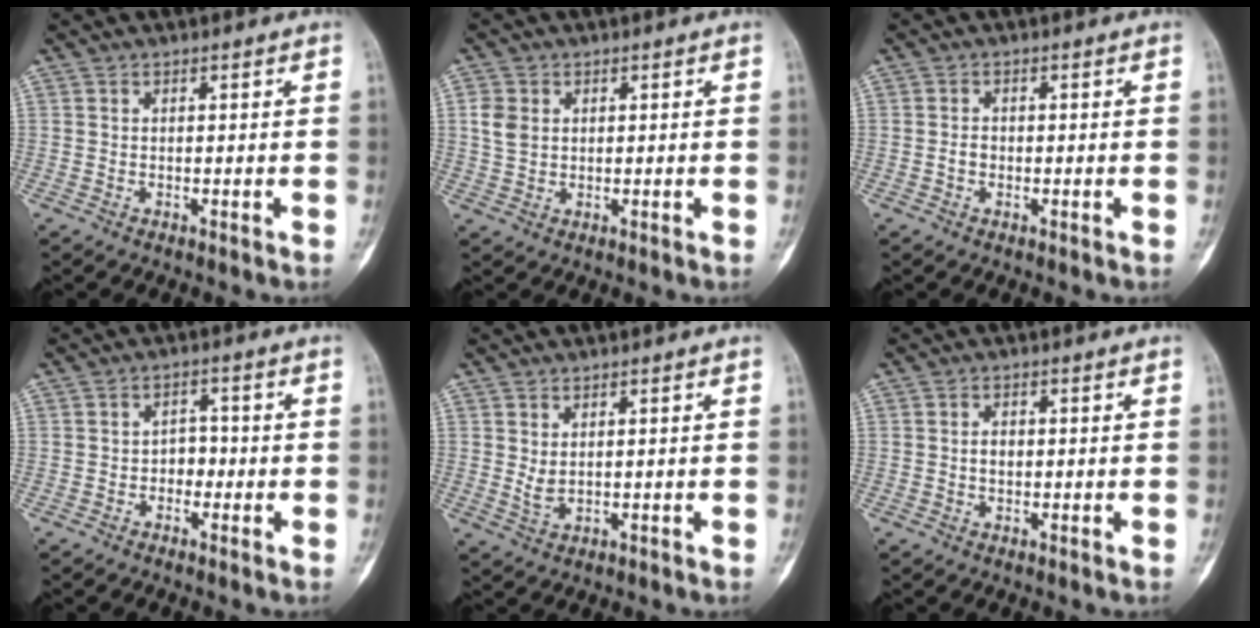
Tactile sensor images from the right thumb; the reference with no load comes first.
{"total": 3.9, "force": [0.9, 3.1, 2.2], "torque": [-0.034, 0.003, 0.019]}
{"total": 1.5, "force": [-0.4, 1.1, 0.9], "torque": [-0.011, 0.006, -0.008]}
{"total": 3.0, "force": [-1.0, 2.3, 1.6], "torque": [0.001, 0.014, -0.024]}
{"total": 2.3, "force": [0.6, 1.3, 1.8], "torque": [-0.030, -0.007, 0.018]}
{"total": 1.7, "force": [0.0, 1.2, 1.2], "torque": [-0.017, 0.003, -0.003]}